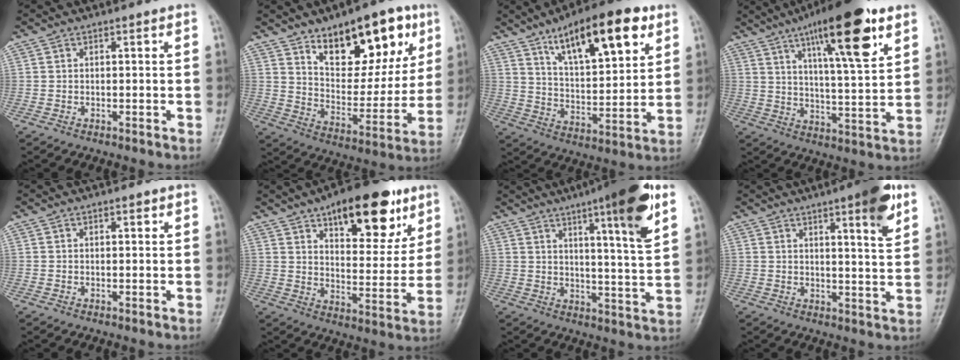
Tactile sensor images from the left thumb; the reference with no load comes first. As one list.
[{"total": 19.7, "force": [10.6, 9.9, 13.3], "torque": [-0.133, -0.052, 0.170]}, {"total": 18.6, "force": [10.1, 6.5, 14.2], "torque": [-0.191, -0.037, 0.166]}, {"total": 18.6, "force": [9.9, 4.1, 15.2], "torque": [-0.220, -0.037, 0.156]}, {"total": 1.1, "force": [0.7, 0.4, 0.8], "torque": [-0.009, -0.001, 0.009]}, {"total": 19.8, "force": [11.2, 8.5, 13.9], "torque": [-0.152, -0.045, 0.169]}, {"total": 16.1, "force": [8.4, 1.9, 13.6], "torque": [-0.190, -0.038, 0.120]}, {"total": 10.0, "force": [5.4, 1.5, 8.2], "torque": [-0.104, -0.026, 0.071]}]